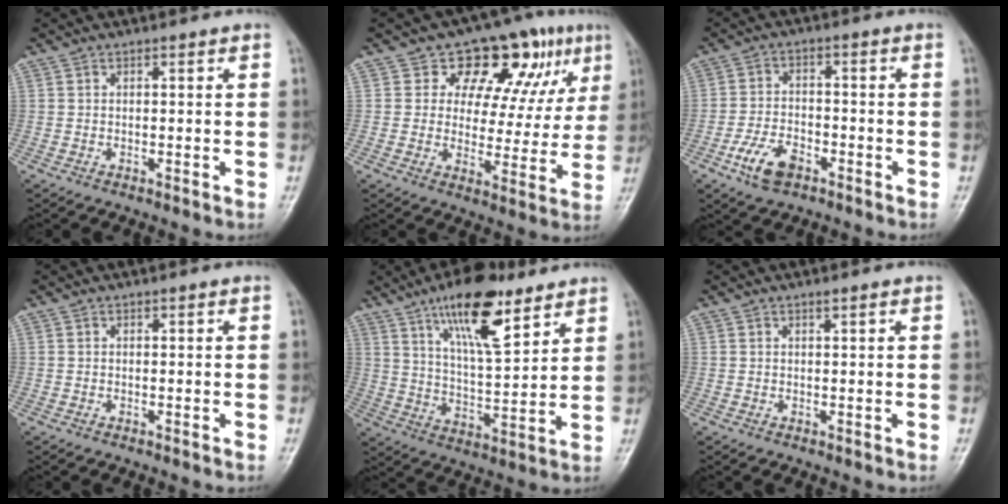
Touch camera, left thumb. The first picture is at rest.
{"total": 15.5, "force": [7.9, 9.1, 9.8], "torque": [-0.066, -0.015, 0.109]}
{"total": 6.9, "force": [-3.7, 3.9, 4.3], "torque": [-0.079, 0.017, -0.070]}
{"total": 0.0}
{"total": 15.3, "force": [9.4, 5.2, 11.0], "torque": [-0.156, -0.049, 0.159]}
{"total": 0.6, "force": [0.4, 0.0, 0.4], "torque": [-0.007, -0.002, 0.008]}